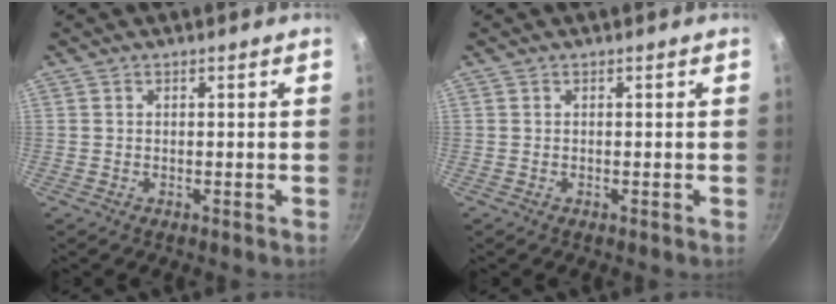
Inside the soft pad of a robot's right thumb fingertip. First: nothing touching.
{"total": 0.0}